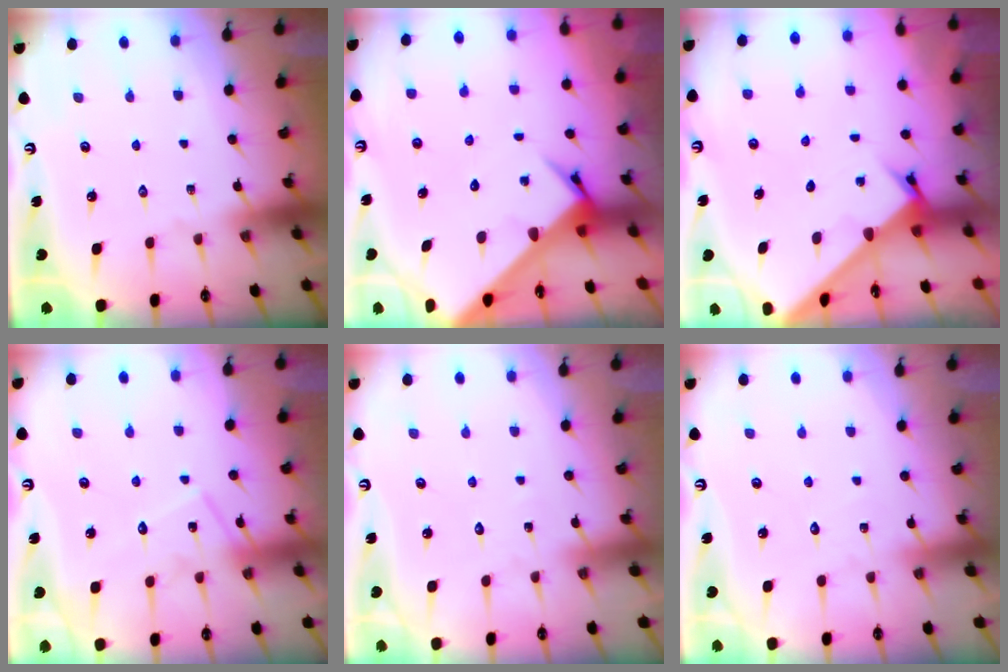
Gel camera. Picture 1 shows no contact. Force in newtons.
{"total": 4.6, "press": 4.6, "slide": 0.2}
{"total": 2.1, "press": 2.1, "slide": 0.2}
{"total": 11.8, "press": 11.8, "slide": 0.6}
{"total": 2.6, "press": 2.6, "slide": 0.2}
{"total": 2.6, "press": 2.6, "slide": 0.2}